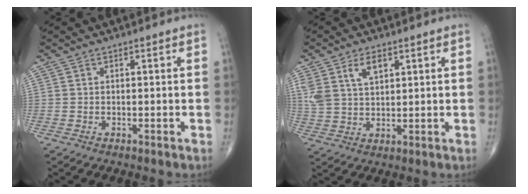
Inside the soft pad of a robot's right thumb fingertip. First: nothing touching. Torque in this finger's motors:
{"motor_torque": [-0.03, -0.05, 0.54, 0.60, 0.03]}